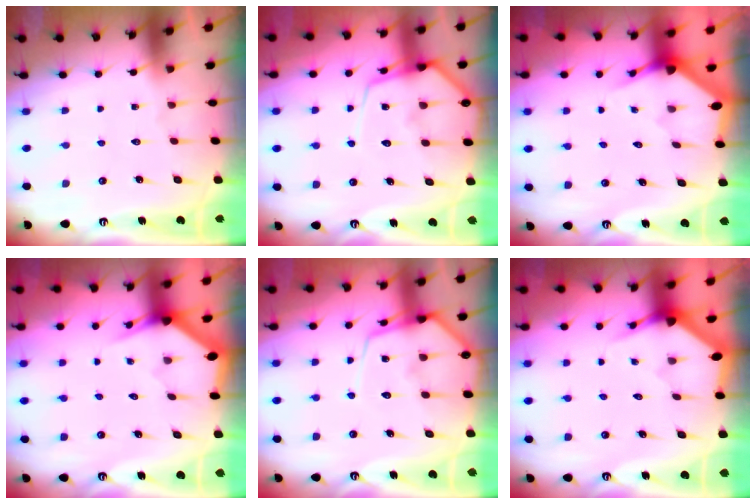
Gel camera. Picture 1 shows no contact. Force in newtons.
{"total": 9.9, "press": 9.8, "slide": 1.1}
{"total": 2.9, "press": 2.9, "slide": 0.1}
{"total": 2.9, "press": 2.9, "slide": 0.1}
{"total": 9.9, "press": 9.8, "slide": 1.1}
{"total": 3.4, "press": 3.4, "slide": 0.1}